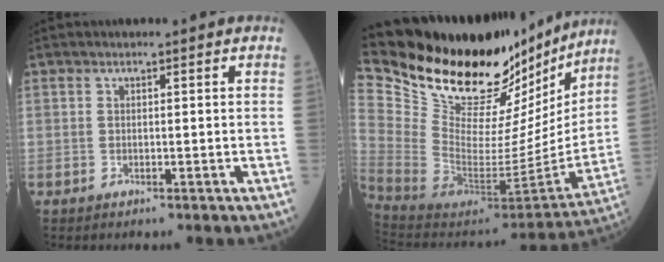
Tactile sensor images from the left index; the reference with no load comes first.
{"total": 30.2, "force": [25.1, 9.3, 13.8], "torque": [-0.235, -0.027, 0.388]}